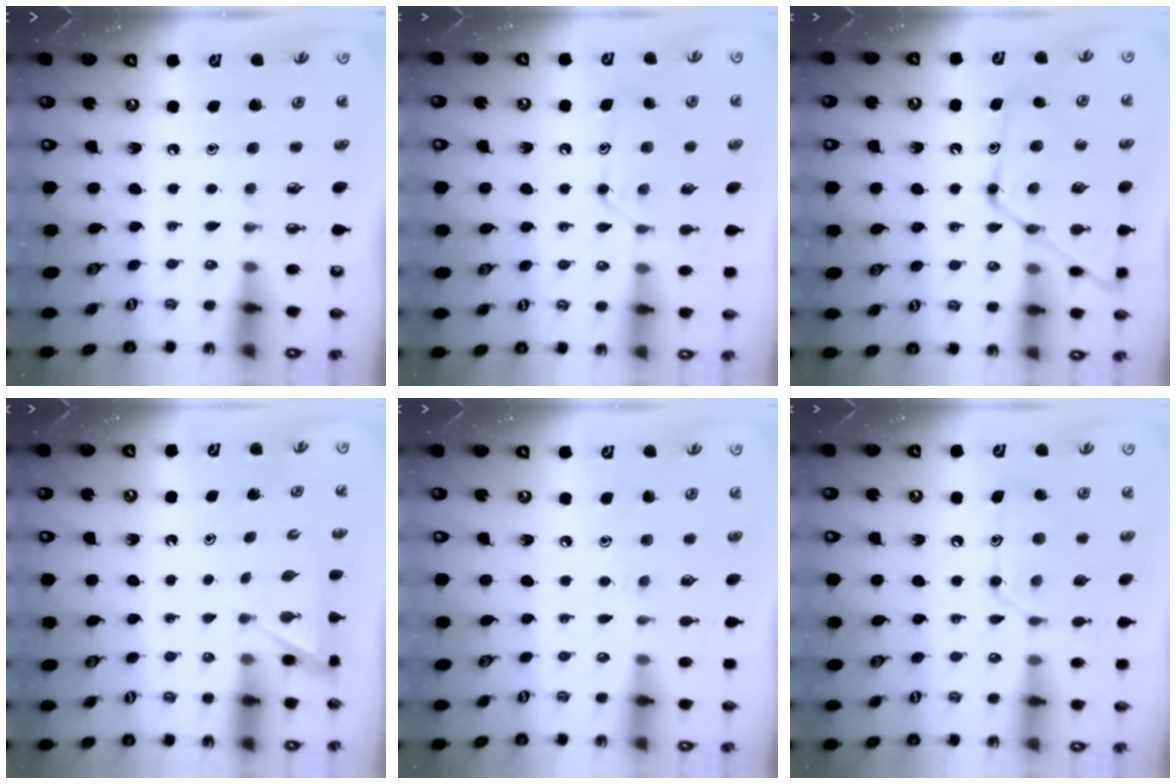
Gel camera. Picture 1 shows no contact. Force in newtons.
{"total": 12.2, "press": 12.2, "slide": 0.9}
{"total": 15.8, "press": 15.7, "slide": 1.2}
{"total": 1.9, "press": 1.9, "slide": 0.2}
{"total": 6.3, "press": 6.2, "slide": 0.7}
{"total": 14.1, "press": 14.1, "slide": 1.2}